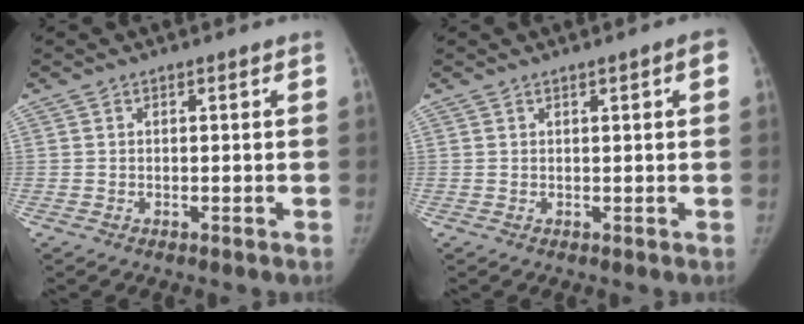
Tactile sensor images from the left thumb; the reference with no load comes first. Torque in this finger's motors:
{"motor_torque": [-0.11, -0.22, 0.42, 0.41, 0.01]}